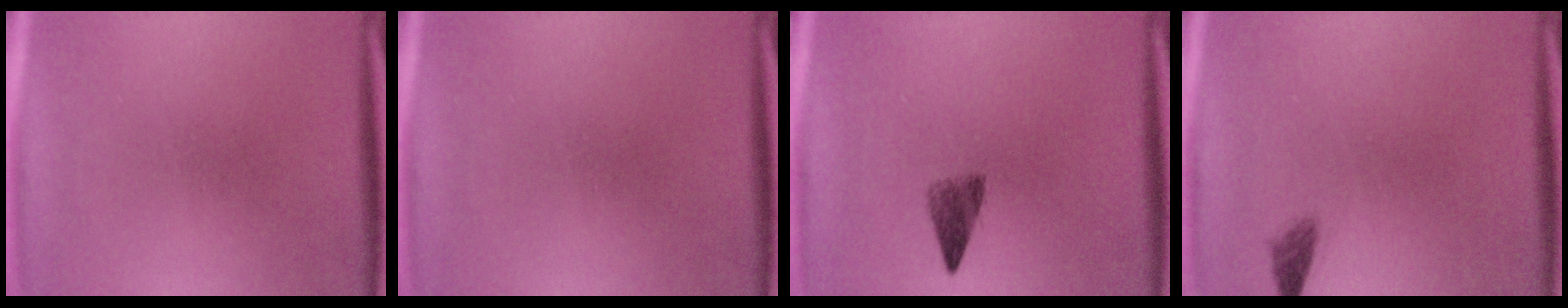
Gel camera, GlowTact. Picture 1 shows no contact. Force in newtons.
{"total": 0.0}
{"total": 2.8}
{"total": 1.3}